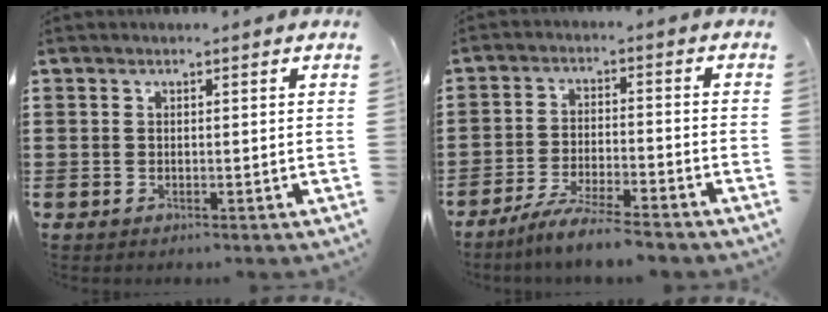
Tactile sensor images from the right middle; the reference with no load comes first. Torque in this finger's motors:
{"motor_torque": [1.11, -1.02, 0.36, 0.06]}